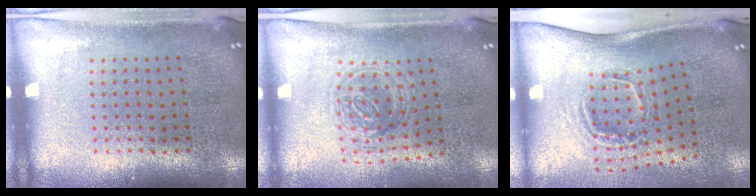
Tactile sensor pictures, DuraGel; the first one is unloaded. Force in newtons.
{"total": 1.0, "press": 0.9, "slide": 0.3}
{"total": 2.1, "press": 1.3, "slide": 1.7}